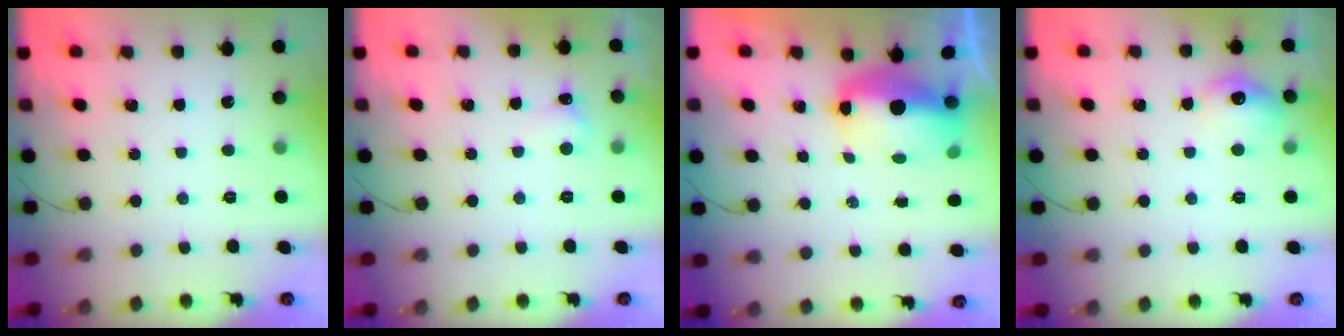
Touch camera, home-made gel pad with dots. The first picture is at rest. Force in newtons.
{"total": 3.8, "press": 3.6, "slide": 1.4}
{"total": 7.8, "press": 7.7, "slide": 1.4}
{"total": 9.5, "press": 9.5, "slide": 0.5}